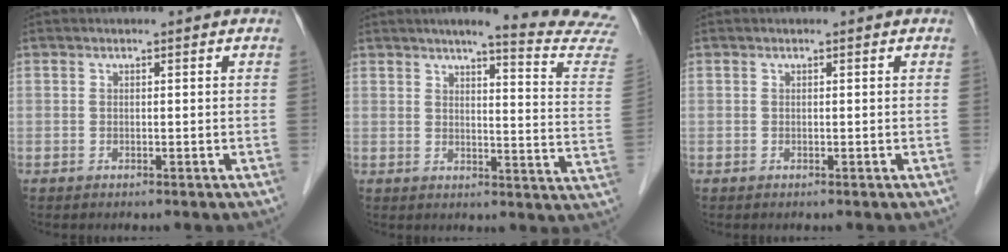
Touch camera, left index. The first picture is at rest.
{"total": 14.9, "force": [13.6, -1.1, 5.8], "torque": [-0.071, -0.089, 0.141]}
{"total": 0.0}